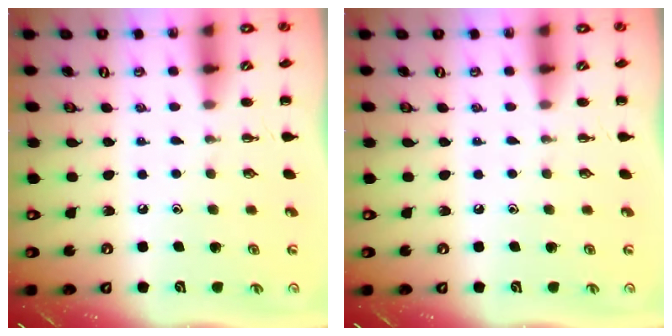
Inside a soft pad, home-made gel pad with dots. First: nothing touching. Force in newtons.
{"total": 0.0}